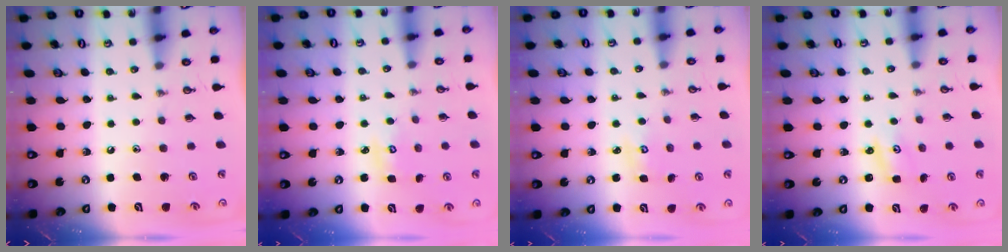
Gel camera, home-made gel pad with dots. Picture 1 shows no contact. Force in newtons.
{"total": 2.5, "press": 2.5, "slide": 0.2}
{"total": 2.6, "press": 2.6, "slide": 0.3}
{"total": 2.0, "press": 2.0, "slide": 0.2}